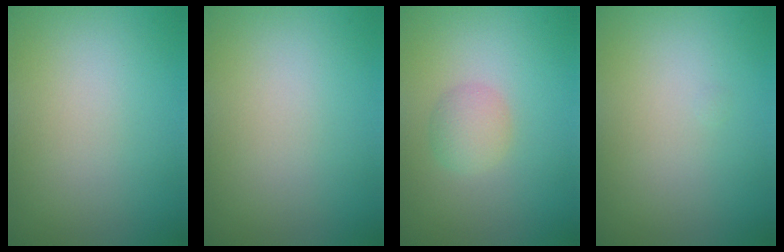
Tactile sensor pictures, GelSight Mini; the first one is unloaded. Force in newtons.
{"total": 0.0}
{"total": 1.9, "press": 1.9, "slide": 0.0}
{"total": 0.0}